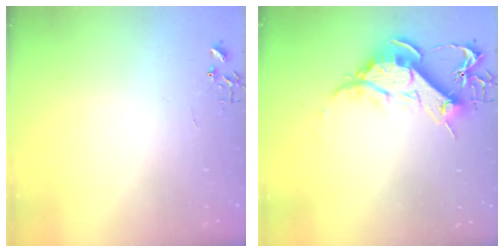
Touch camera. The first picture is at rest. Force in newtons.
{"total": 12.5, "press": 12.4, "slide": 1.3}